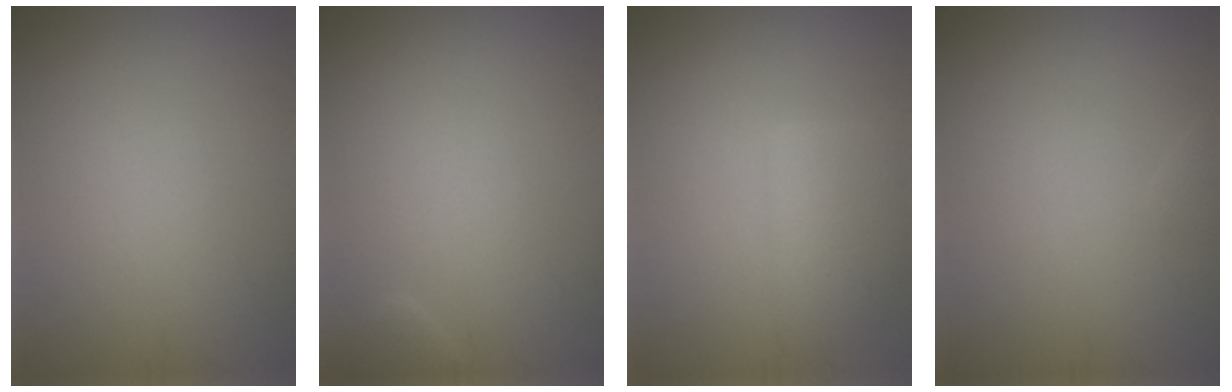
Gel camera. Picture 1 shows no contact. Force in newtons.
{"total": 0.8, "press": 0.8, "slide": 0.1}
{"total": 2.9, "press": 2.8, "slide": 0.3}
{"total": 0.5, "press": 0.5, "slide": 0.0}